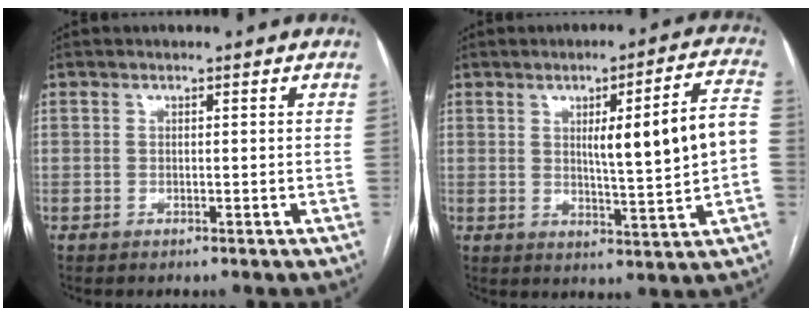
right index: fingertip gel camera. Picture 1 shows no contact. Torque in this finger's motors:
{"motor_torque": [0.34, 0.00, 0.49, 0.11]}